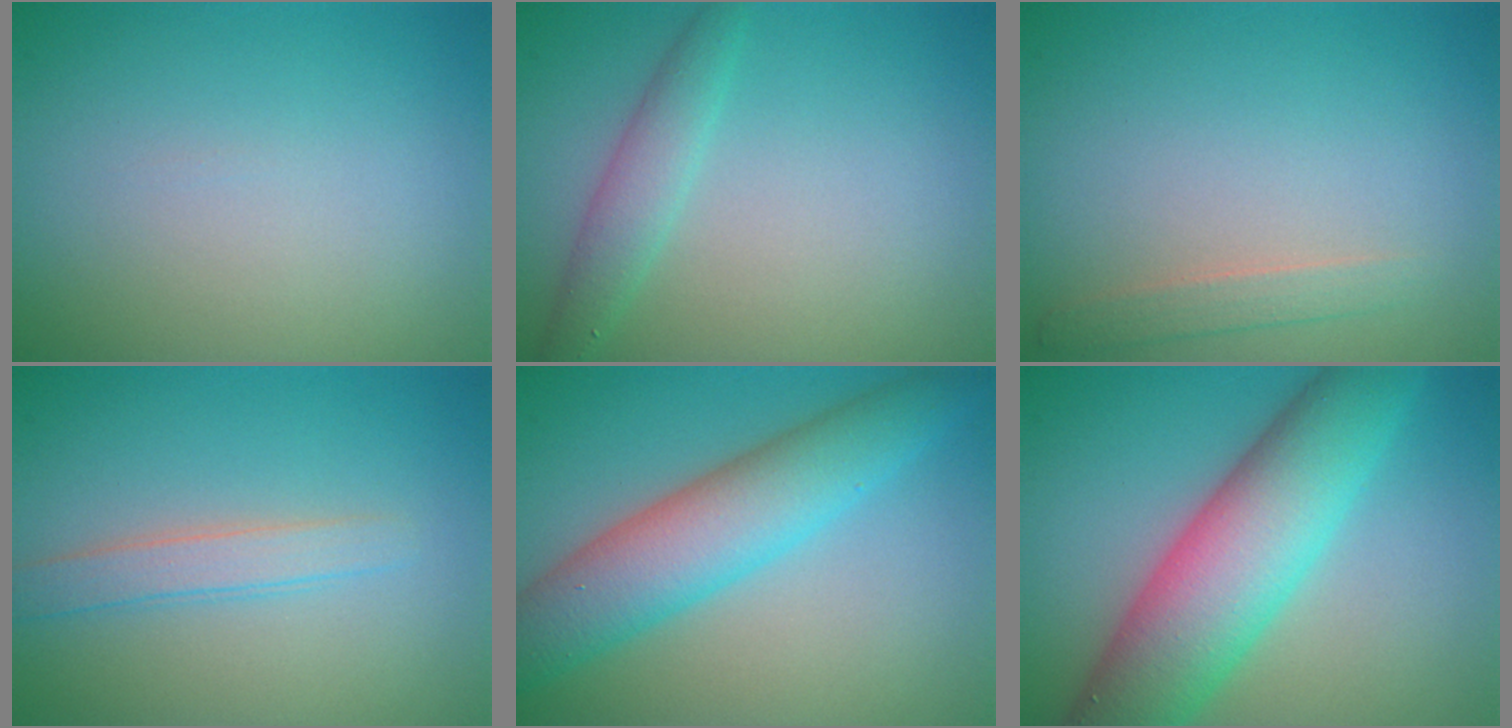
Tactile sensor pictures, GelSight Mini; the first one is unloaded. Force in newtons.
{"total": 2.3, "press": 2.3, "slide": 0.1}
{"total": 1.4, "press": 1.4, "slide": 0.0}
{"total": 2.1, "press": 2.1, "slide": 0.0}
{"total": 6.7, "press": 6.7, "slide": 0.1}
{"total": 9.4, "press": 9.4, "slide": 0.1}